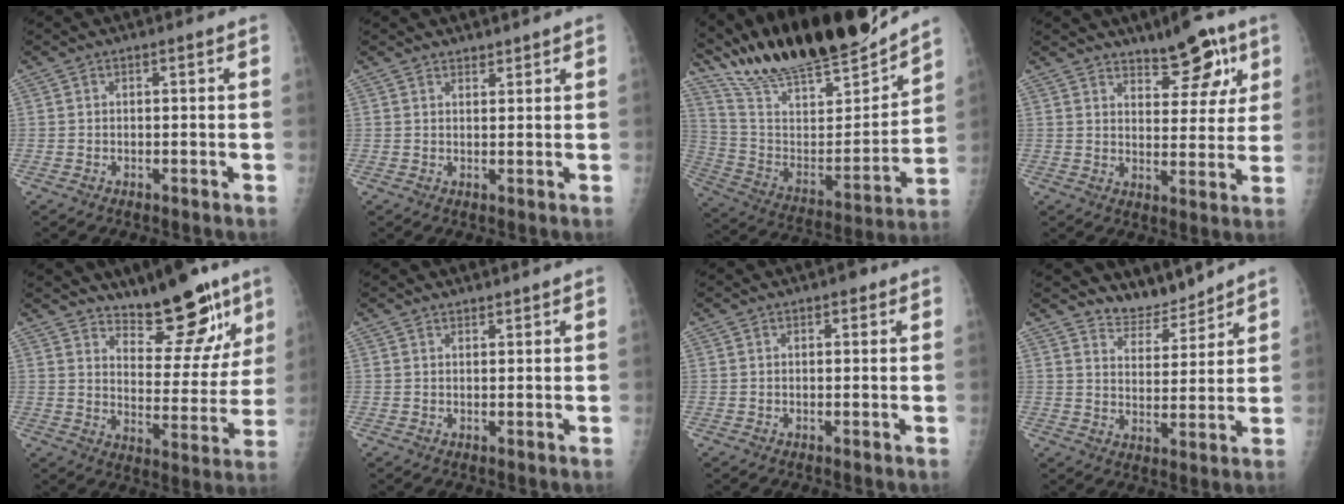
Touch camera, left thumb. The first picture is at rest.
{"total": 1.6, "force": [1.5, 0.5, 0.2], "torque": [0.008, -0.011, 0.023]}
{"total": 25.5, "force": [23.2, 4.2, 9.7], "torque": [-0.142, -0.104, 0.389]}
{"total": 10.3, "force": [6.5, 4.3, 6.6], "torque": [-0.058, -0.034, 0.096]}
{"total": 14.6, "force": [10.9, 5.3, 8.1], "torque": [-0.064, -0.080, 0.169]}
{"total": 1.2, "force": [1.2, 0.3, 0.2], "torque": [0.003, -0.008, 0.019]}
{"total": 1.5, "force": [0.9, 0.9, 0.9], "torque": [-0.004, -0.001, 0.007]}
{"total": 6.2, "force": [6.1, 1.5, 0.1], "torque": [0.015, -0.049, 0.113]}